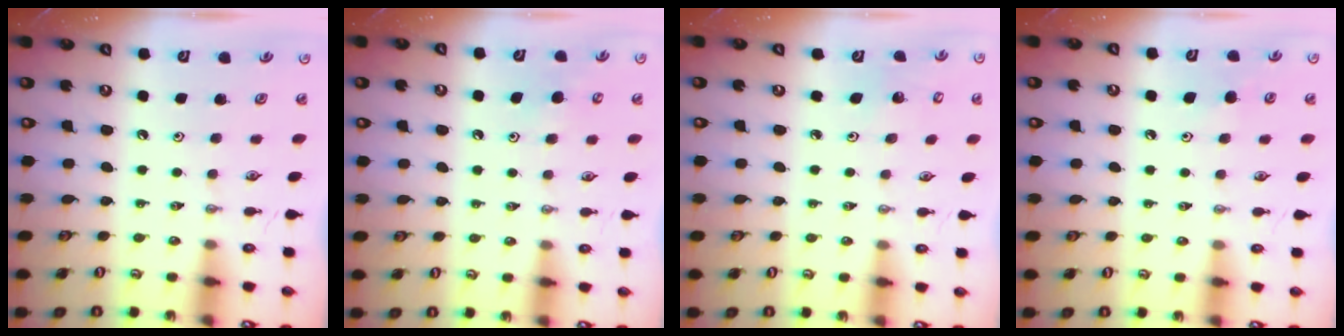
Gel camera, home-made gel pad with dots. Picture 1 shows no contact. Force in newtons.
{"total": 5.5, "press": 5.5, "slide": 0.5}
{"total": 2.7, "press": 2.6, "slide": 1.0}
{"total": 5.5, "press": 5.4, "slide": 1.2}